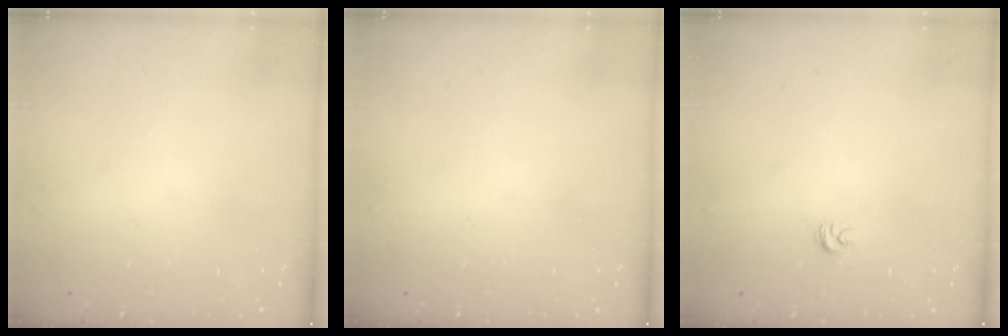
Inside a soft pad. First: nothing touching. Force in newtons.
{"total": 0.0}
{"total": 2.7, "press": 2.7, "slide": 0.2}